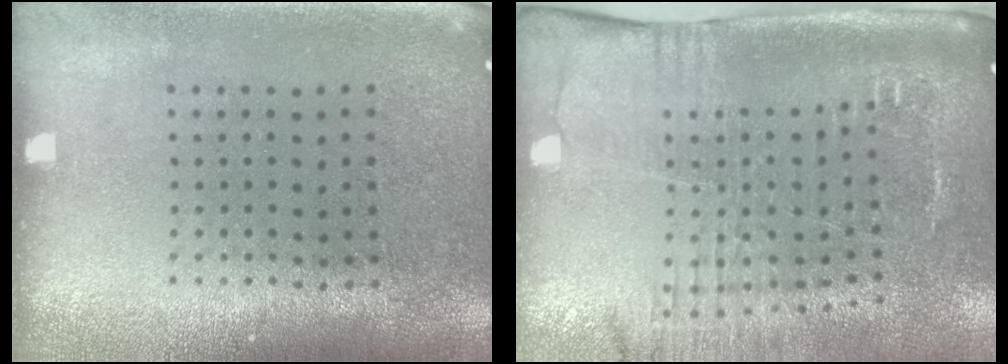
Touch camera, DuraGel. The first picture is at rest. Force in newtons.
{"total": 2.7, "press": 2.2, "slide": 1.7}